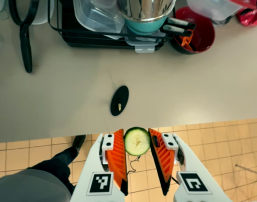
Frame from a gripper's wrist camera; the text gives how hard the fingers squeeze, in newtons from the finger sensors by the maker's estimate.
{"total": 8.1, "left": 7.9, "right": 8.3}